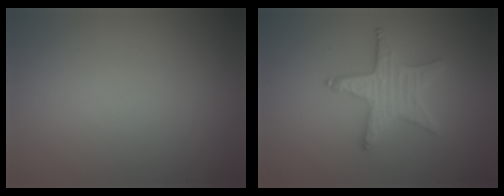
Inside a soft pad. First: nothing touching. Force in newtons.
{"total": 3.7, "press": 3.6, "slide": 0.8}